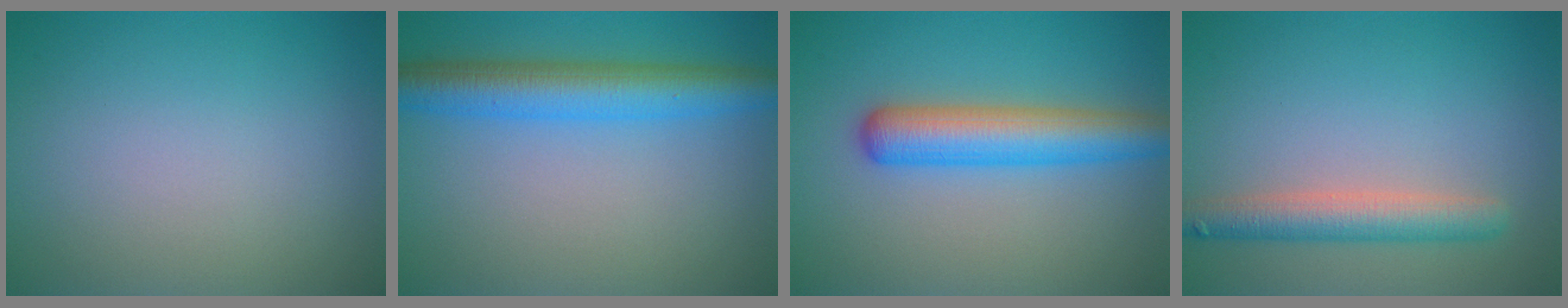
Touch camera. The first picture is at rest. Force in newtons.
{"total": 5.9, "press": 5.9, "slide": 0.0}
{"total": 5.5, "press": 5.5, "slide": 0.3}
{"total": 3.8, "press": 3.8, "slide": 0.3}